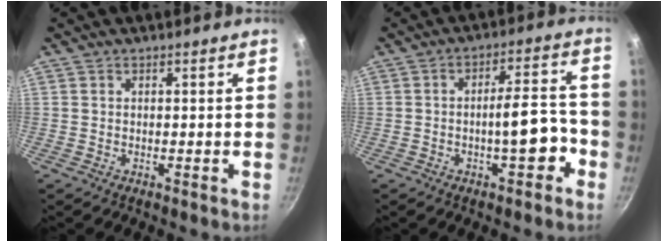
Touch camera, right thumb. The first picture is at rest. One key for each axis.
{"total": 8.6, "fx": -3.2, "fy": 2.9, "fz": 7.5, "tx": -0.085, "ty": 0.041, "tz": -0.045}